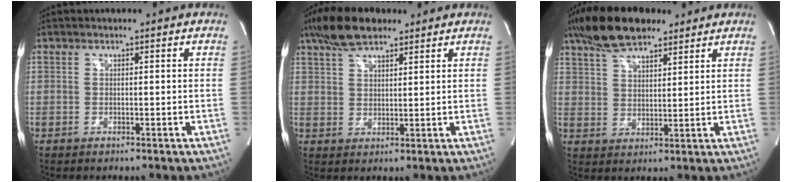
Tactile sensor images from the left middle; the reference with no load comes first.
{"total": 8.2, "force": [6.1, 2.8, 4.6], "torque": [-0.093, 0.019, 0.113]}
{"total": 11.2, "force": [8.6, 3.9, 6.2], "torque": [-0.122, 0.023, 0.155]}